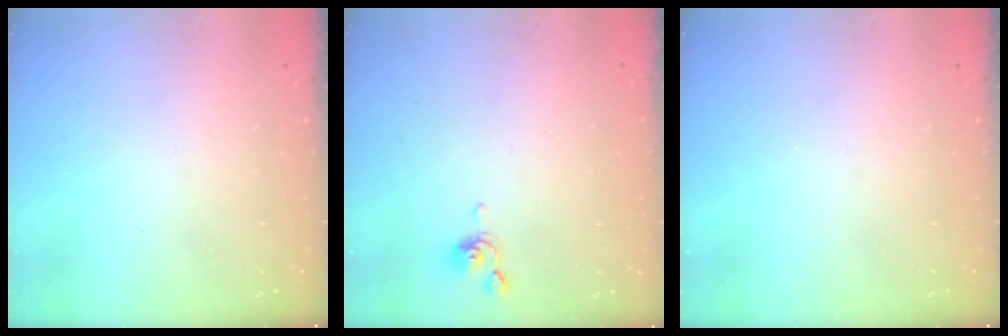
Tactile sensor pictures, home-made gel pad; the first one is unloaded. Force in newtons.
{"total": 1.9, "press": 1.8, "slide": 0.6}
{"total": 0.0}